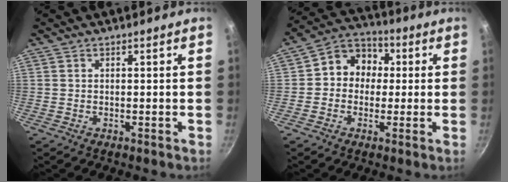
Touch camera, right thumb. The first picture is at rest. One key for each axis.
{"total": 9.2, "fx": 0.6, "fy": 8.0, "fz": 4.4, "tx": -0.026, "ty": 0.024, "tz": -0.014}